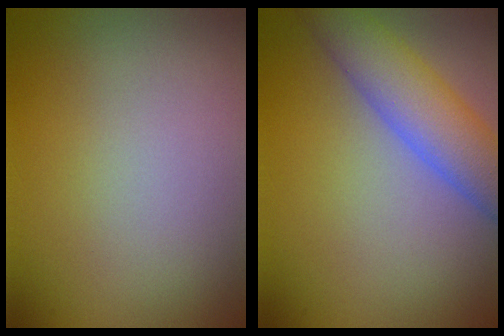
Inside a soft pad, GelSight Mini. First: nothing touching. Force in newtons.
{"total": 5.8, "press": 5.8, "slide": 0.5}